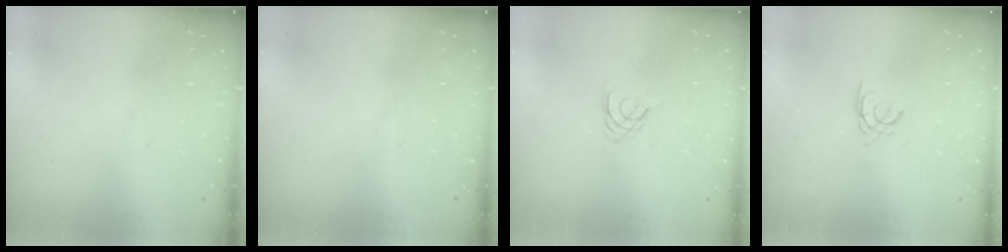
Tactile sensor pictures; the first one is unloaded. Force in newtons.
{"total": 0.0}
{"total": 1.8, "press": 1.8, "slide": 0.4}
{"total": 1.7, "press": 1.6, "slide": 0.4}